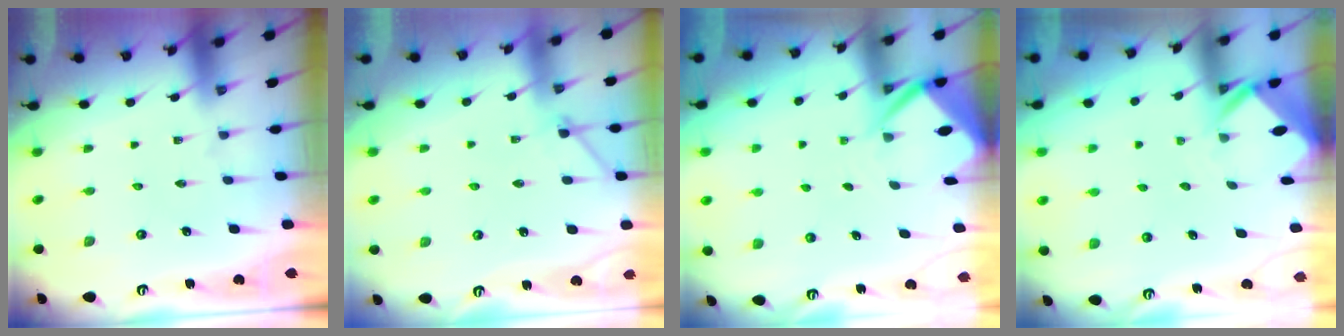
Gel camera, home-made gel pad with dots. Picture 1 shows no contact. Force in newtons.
{"total": 4.6, "press": 4.6, "slide": 0.5}
{"total": 4.9, "press": 4.9, "slide": 0.3}
{"total": 2.9, "press": 2.9, "slide": 0.2}